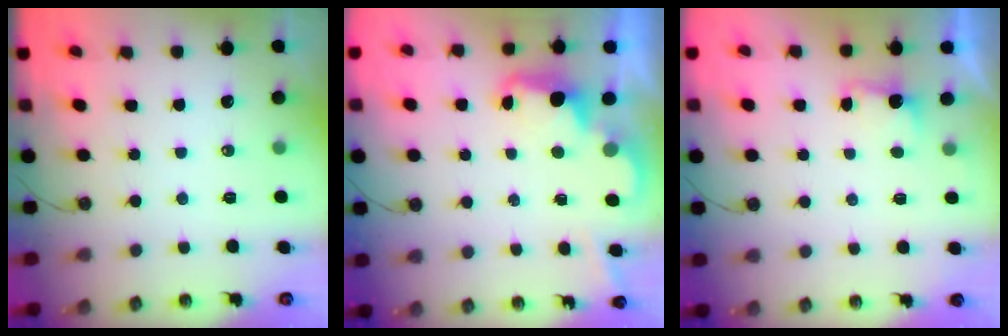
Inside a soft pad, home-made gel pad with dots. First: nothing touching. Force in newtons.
{"total": 2.4, "press": 2.4, "slide": 0.5}
{"total": 2.3, "press": 2.1, "slide": 0.9}